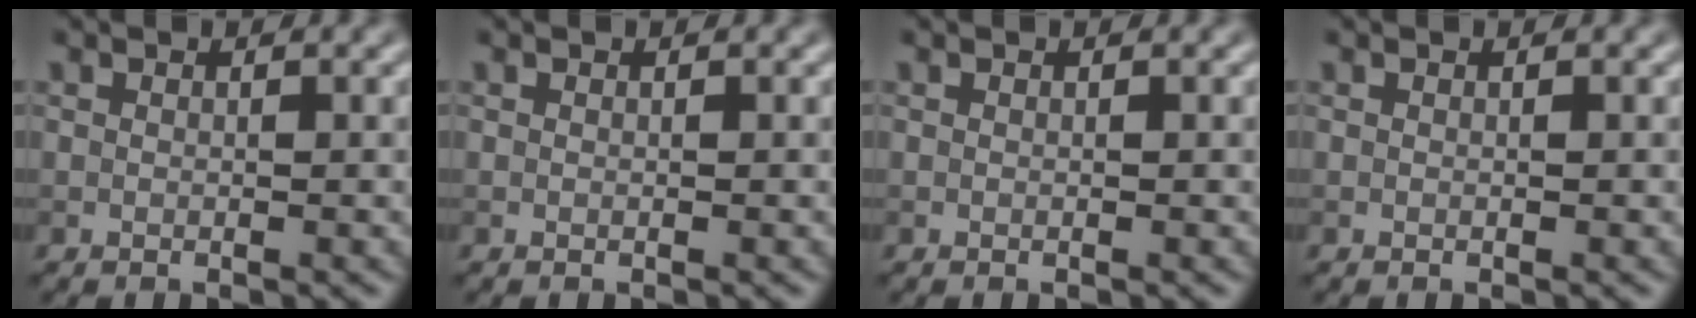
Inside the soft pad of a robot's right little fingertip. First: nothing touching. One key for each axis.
{"total": 0.0}
{"total": 0.0}
{"total": 0.0}